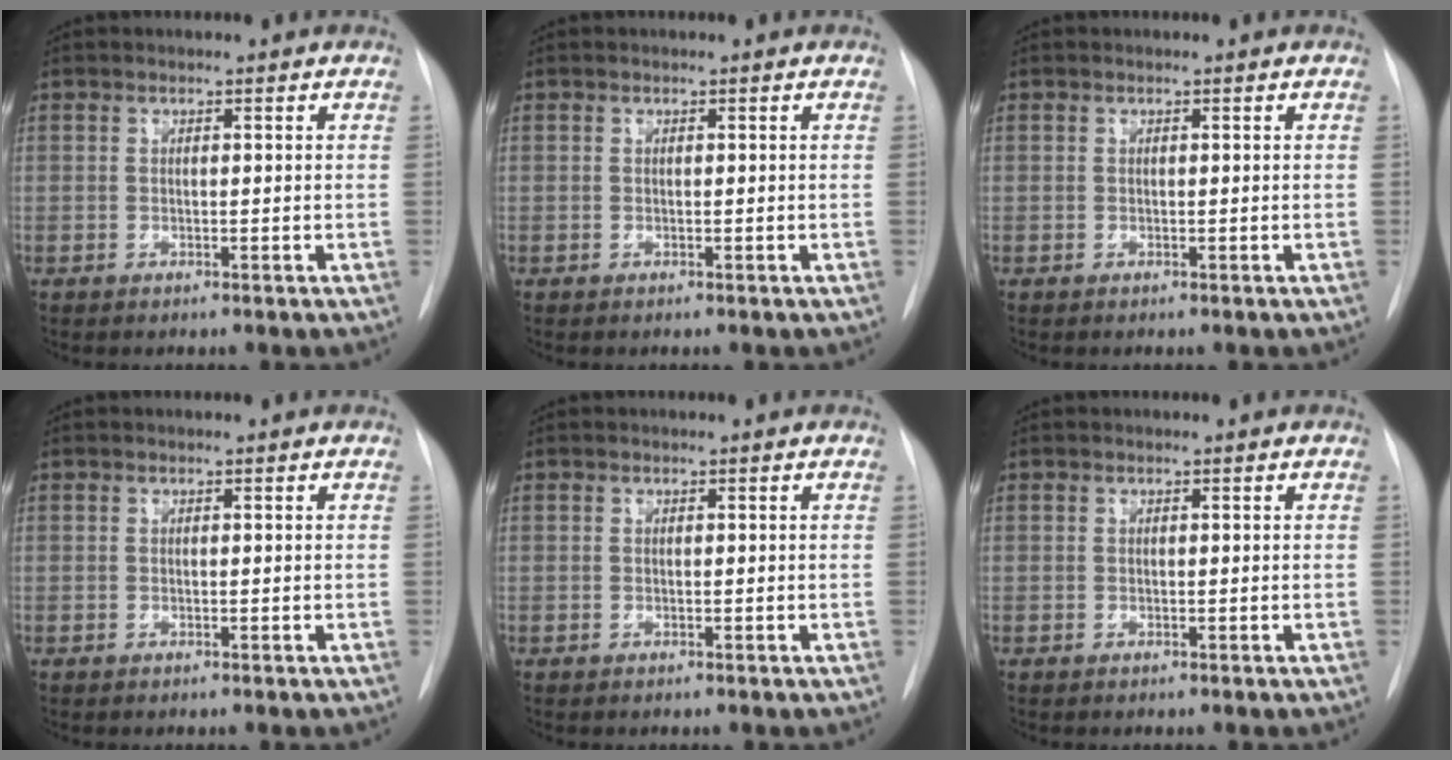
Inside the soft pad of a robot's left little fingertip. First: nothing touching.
{"total": 0.0}
{"total": 0.0}
{"total": 0.0}
{"total": 0.0}
{"total": 0.0}